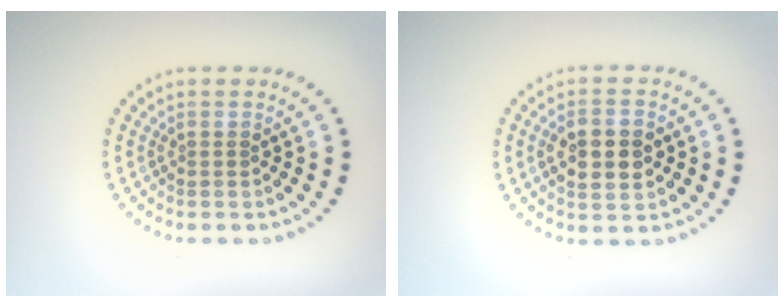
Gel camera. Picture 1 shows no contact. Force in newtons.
{"total": 3.8, "press": 3.8, "slide": 0.1}